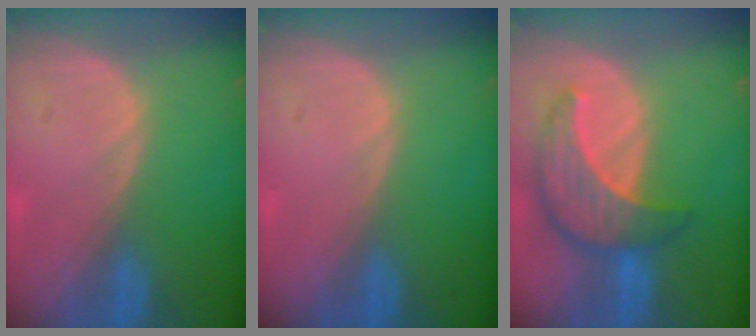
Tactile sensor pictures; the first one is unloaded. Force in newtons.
{"total": 0.0}
{"total": 8.6, "press": 7.8, "slide": 3.6}